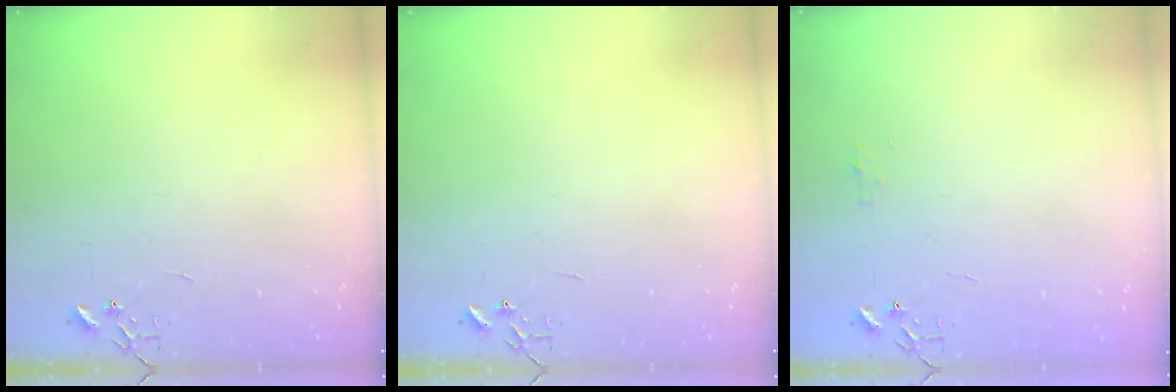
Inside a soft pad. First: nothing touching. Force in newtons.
{"total": 0.0}
{"total": 5.2, "press": 5.2, "slide": 0.7}